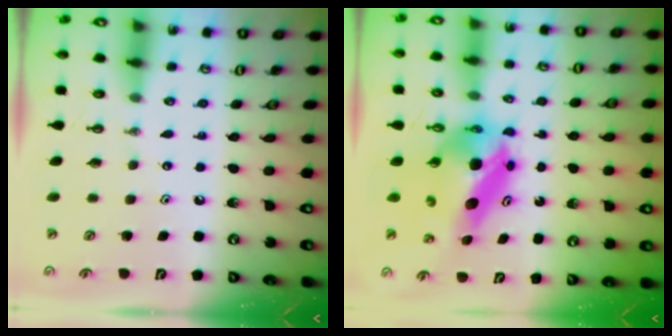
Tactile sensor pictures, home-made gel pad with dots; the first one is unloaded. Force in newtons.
{"total": 8.6, "press": 8.6, "slide": 0.7}